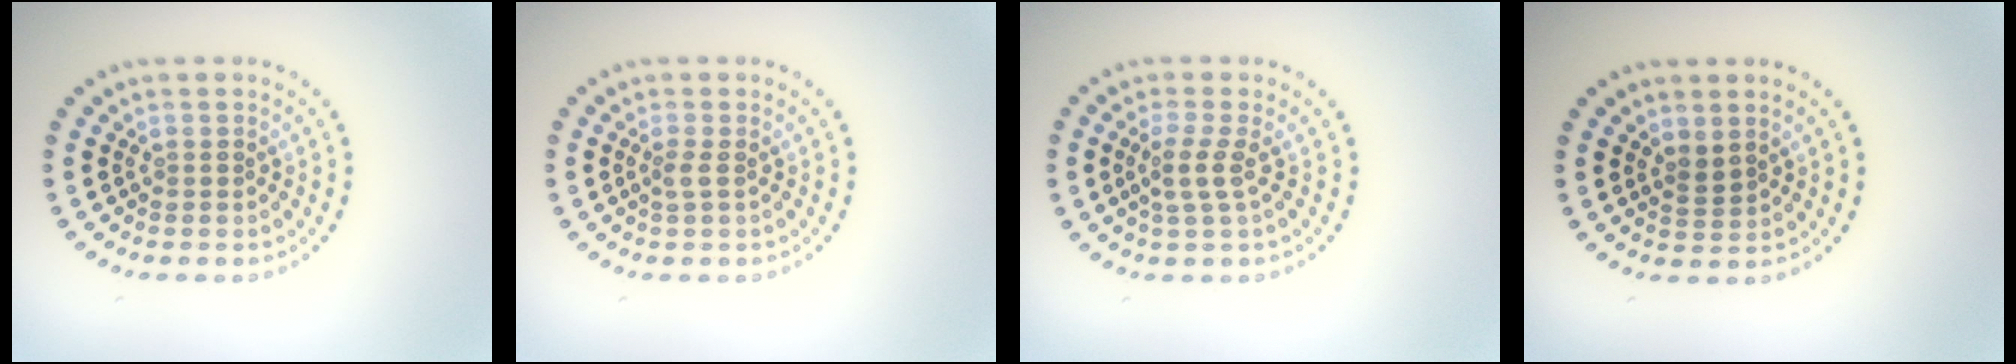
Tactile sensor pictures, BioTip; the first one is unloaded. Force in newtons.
{"total": 1.0, "press": 0.7, "slide": 0.7}
{"total": 2.0, "press": 1.6, "slide": 1.3}
{"total": 1.2, "press": 1.0, "slide": 0.7}